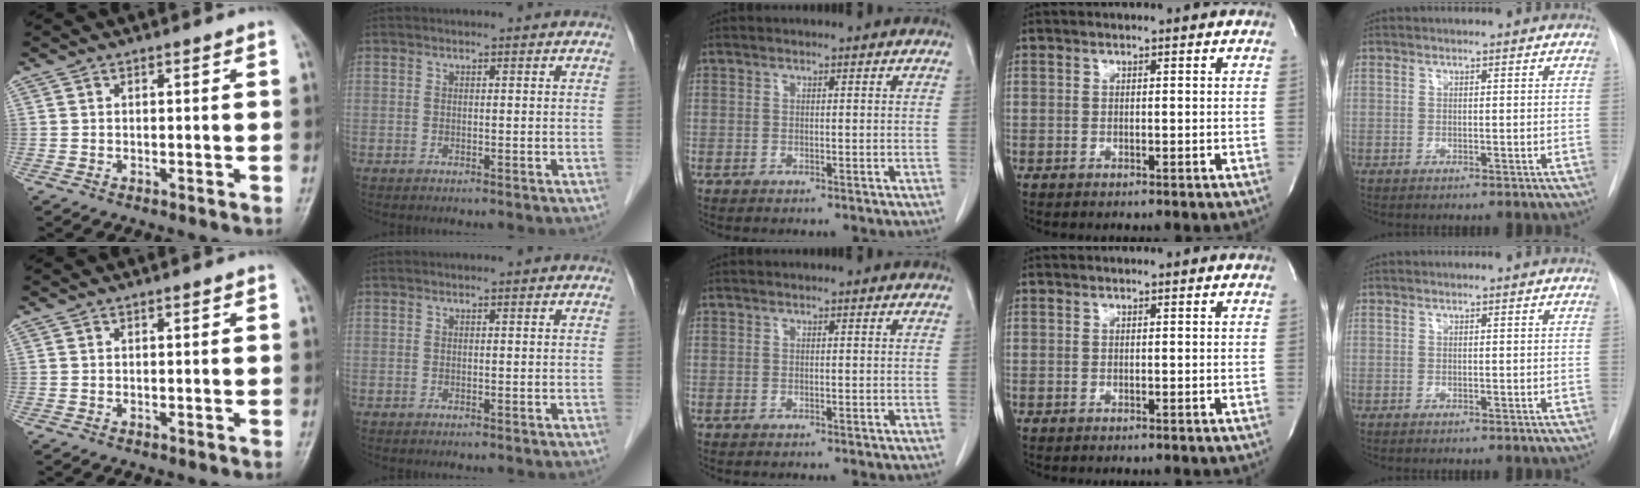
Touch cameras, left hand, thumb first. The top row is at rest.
{}